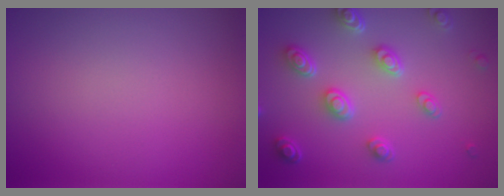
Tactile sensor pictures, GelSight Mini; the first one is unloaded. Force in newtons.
{"total": 4.6, "press": 3.6, "slide": 2.8}